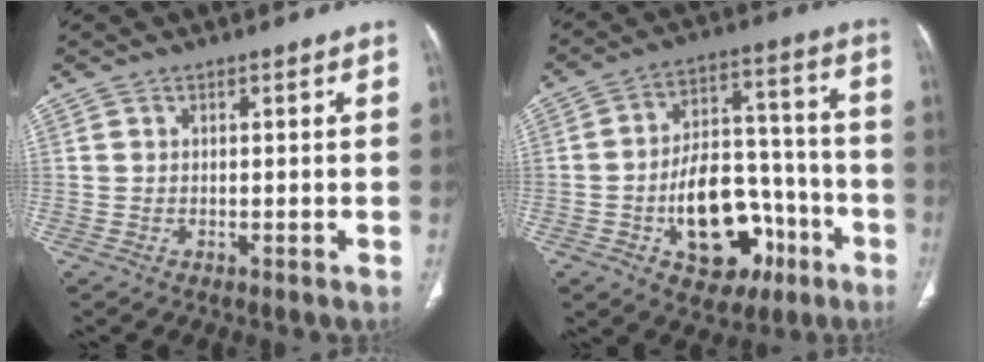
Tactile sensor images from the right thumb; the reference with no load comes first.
{"total": 18.6, "force": [-6.9, 11.6, 12.8], "torque": [-0.150, 0.060, -0.095]}